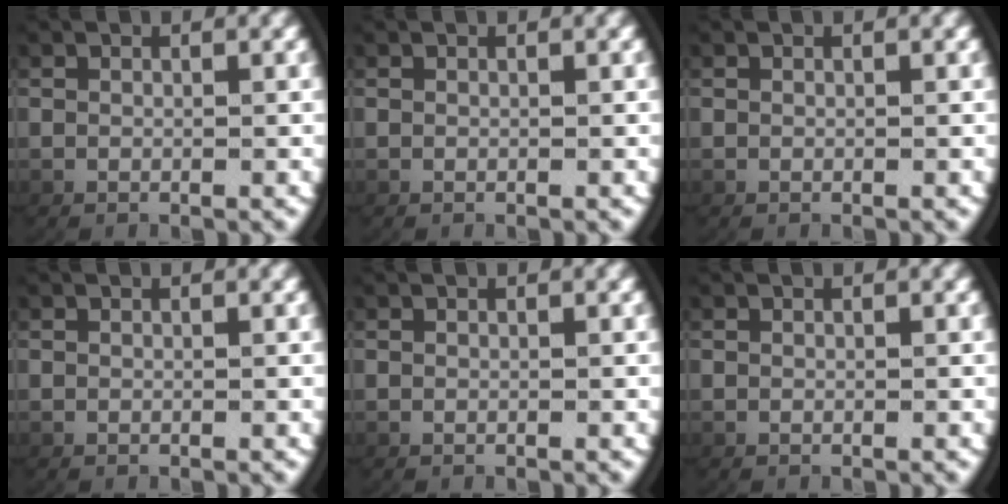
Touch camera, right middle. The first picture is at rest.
{"total": 0.0}
{"total": 0.0}
{"total": 0.0}
{"total": 0.0}
{"total": 0.0}